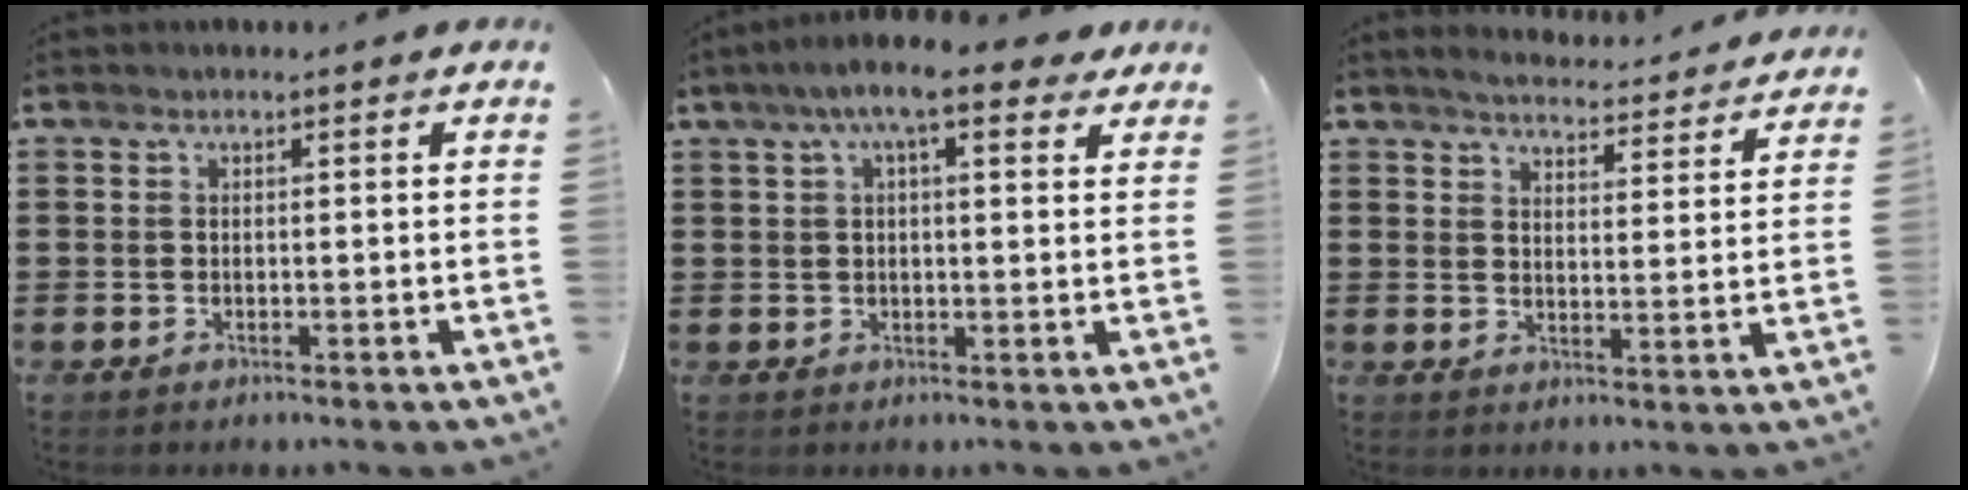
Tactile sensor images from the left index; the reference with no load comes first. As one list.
[{"total": 8.2, "force": [5.2, 1.4, 6.2], "torque": [-0.115, -0.001, 0.087]}, {"total": 4.1, "force": [4.1, -0.1, 0.7], "torque": [-0.034, -0.030, 0.068]}]